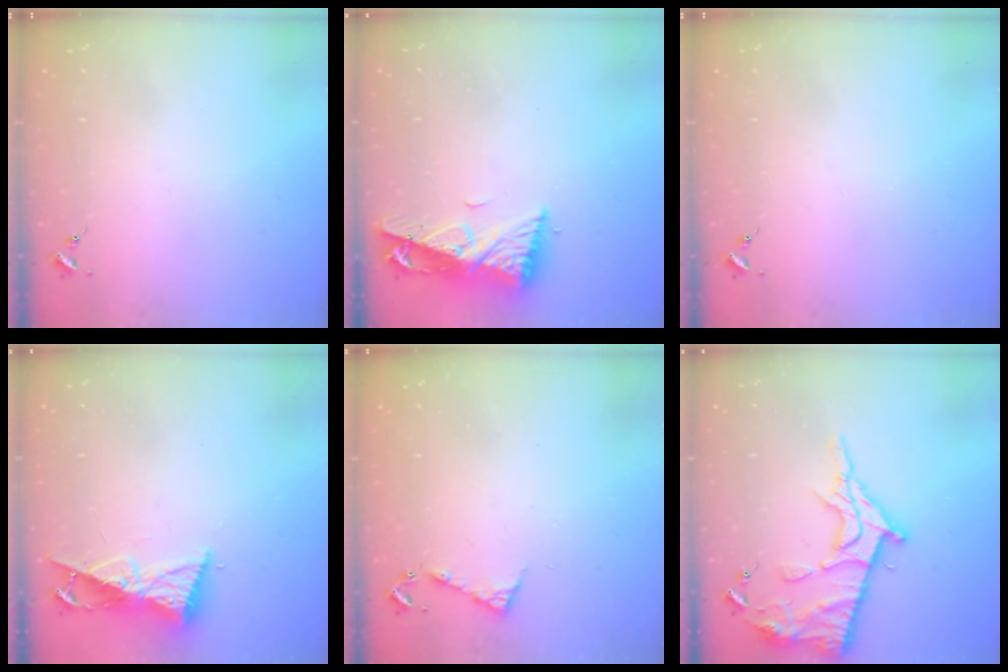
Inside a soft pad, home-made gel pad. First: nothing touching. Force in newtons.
{"total": 10.1, "press": 10.0, "slide": 1.4}
{"total": 0.0}
{"total": 8.9, "press": 8.9, "slide": 0.5}
{"total": 4.9, "press": 4.8, "slide": 0.5}
{"total": 16.7, "press": 16.7, "slide": 1.6}